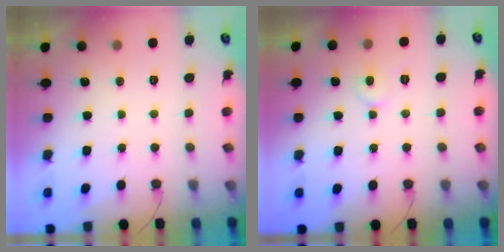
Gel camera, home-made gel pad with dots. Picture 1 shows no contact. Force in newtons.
{"total": 4.0, "press": 3.9, "slide": 0.3}